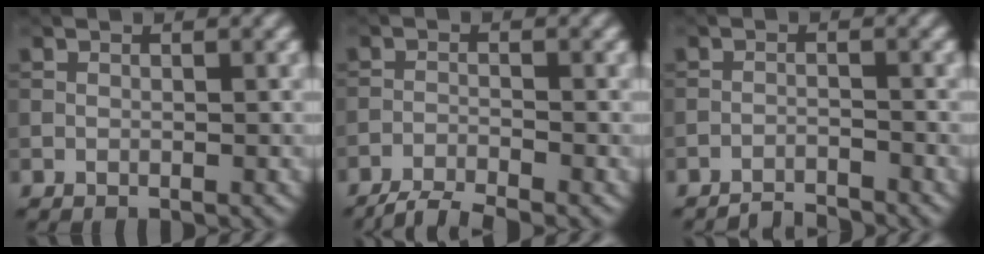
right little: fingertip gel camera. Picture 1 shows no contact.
{"total": 4.5, "force": [-4.0, 0.5, 2.0], "torque": [-0.040, -0.012, -0.081]}
{"total": 2.4, "force": [-2.3, 0.2, 0.4], "torque": [-0.001, 0.001, -0.046]}